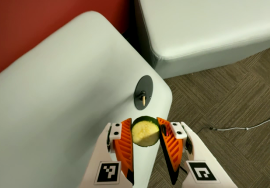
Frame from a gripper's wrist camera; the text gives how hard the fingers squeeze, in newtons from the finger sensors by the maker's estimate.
{"total": 11.9, "left": 12.6, "right": 11.2}